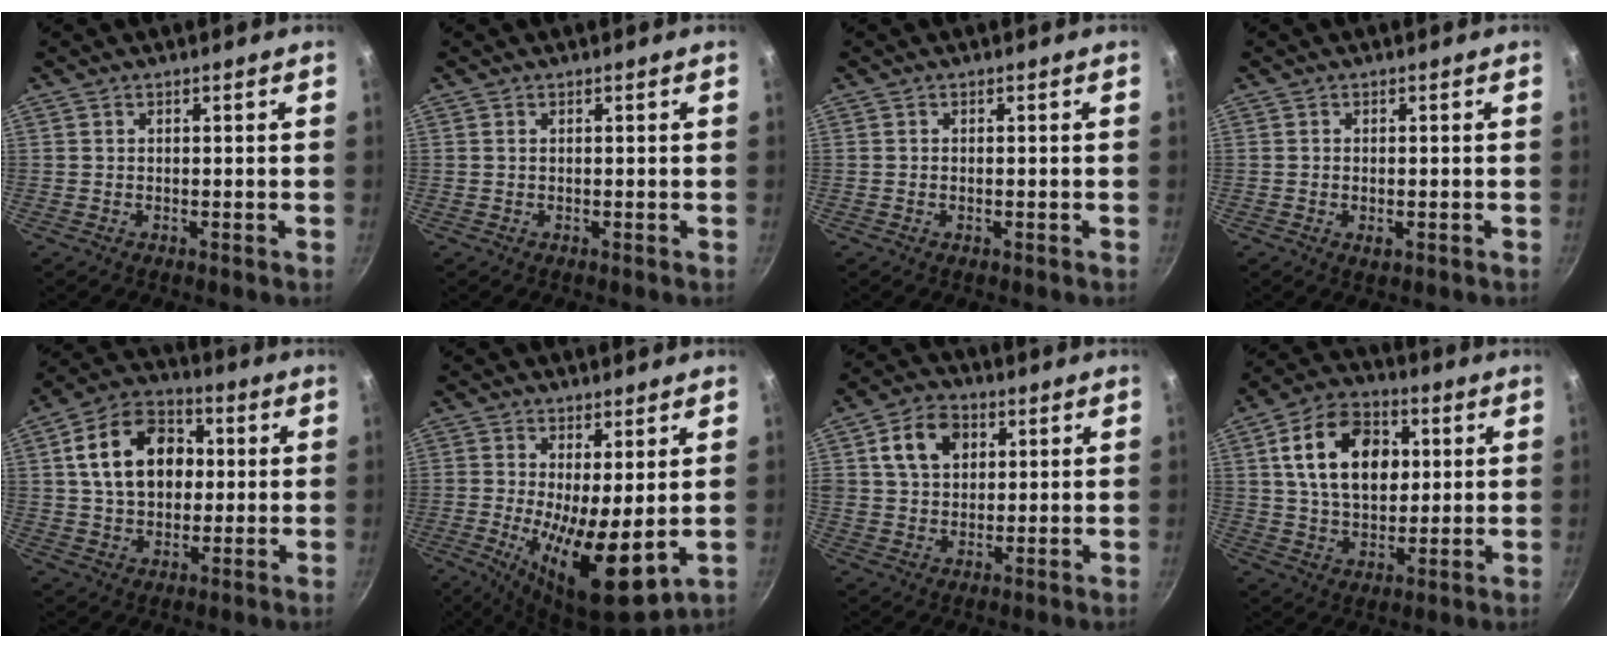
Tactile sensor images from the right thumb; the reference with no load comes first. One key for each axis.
{"total": 0.0}
{"total": 0.6, "fx": -0.2, "fy": 0.2, "fz": 0.5, "tx": -0.008, "ty": 0.002, "tz": -0.003}
{"total": 1.9, "fx": -0.5, "fy": 1.0, "fz": 1.5, "tx": -0.025, "ty": -0.002, "tz": -0.007}
{"total": 15.6, "fx": 2.5, "fy": 11.4, "fz": 10.5, "tx": -0.144, "ty": 0.019, "tz": 0.032}
{"total": 13.7, "fx": -0.3, "fy": 4.5, "fz": 13.0, "tx": -0.213, "ty": -0.024, "tz": 0.005}
{"total": 9.7, "fx": 3.2, "fy": 7.3, "fz": 5.5, "tx": -0.079, "ty": 0.004, "tz": 0.048}
{"total": 16.7, "fx": 3.7, "fy": 11.3, "fz": 11.7, "tx": -0.168, "ty": 0.004, "tz": 0.056}